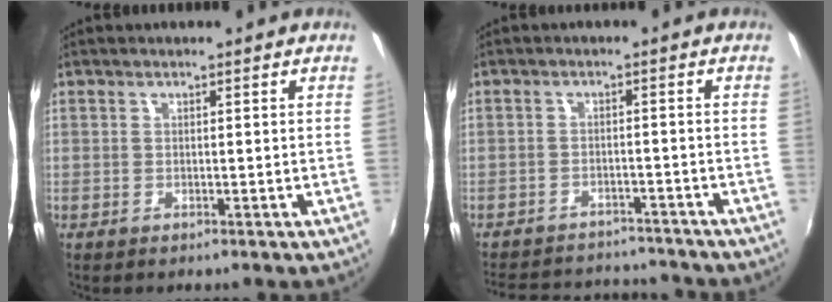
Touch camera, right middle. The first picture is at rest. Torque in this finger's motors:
{"motor_torque": [0.43, -0.73, 0.06, 0.03]}